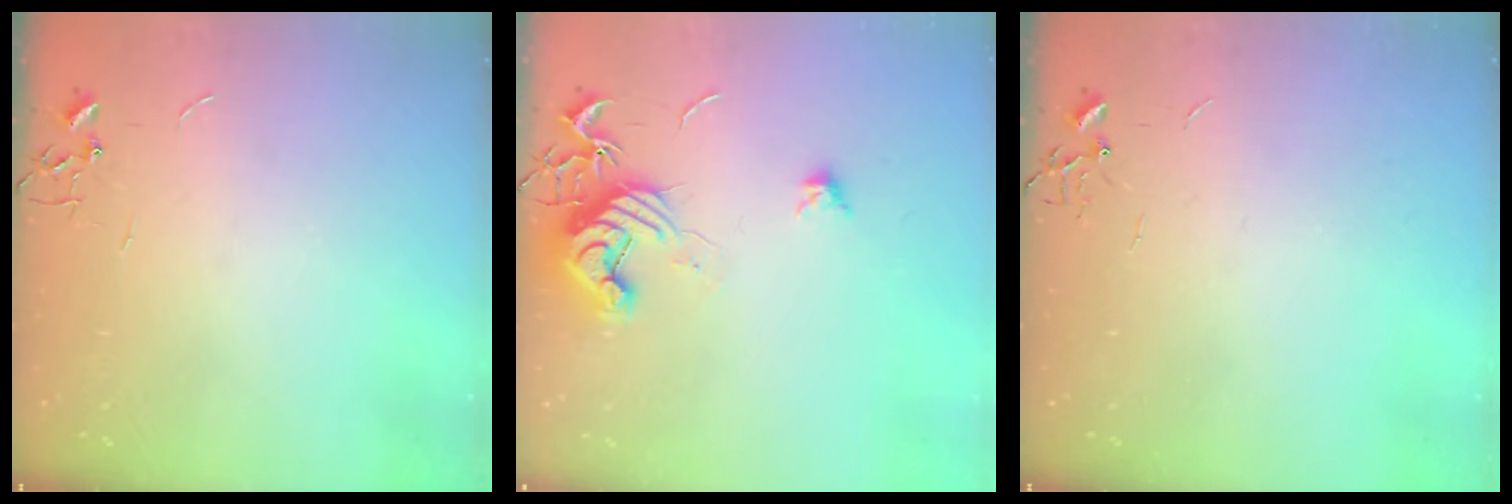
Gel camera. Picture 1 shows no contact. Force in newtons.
{"total": 13.1, "press": 13.1, "slide": 1.0}
{"total": 0.0}